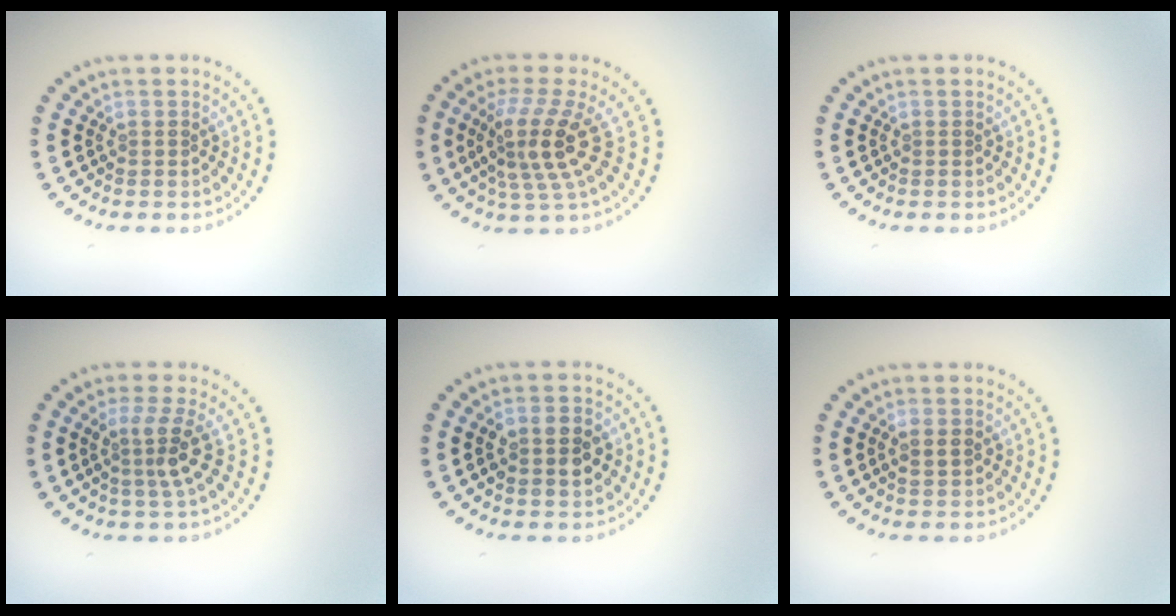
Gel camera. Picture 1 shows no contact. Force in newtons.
{"total": 4.4, "press": 3.3, "slide": 3.0}
{"total": 0.0}
{"total": 2.9, "press": 2.2, "slide": 2.0}
{"total": 3.8, "press": 3.8, "slide": 0.2}
{"total": 0.9, "press": 0.9, "slide": 0.2}